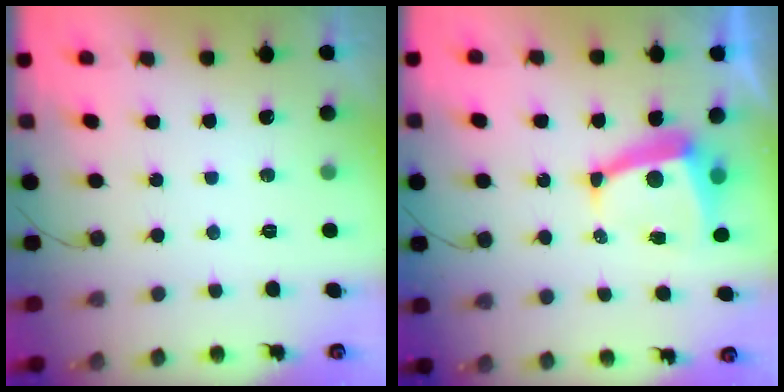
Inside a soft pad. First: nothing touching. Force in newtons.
{"total": 7.8, "press": 7.7, "slide": 1.0}